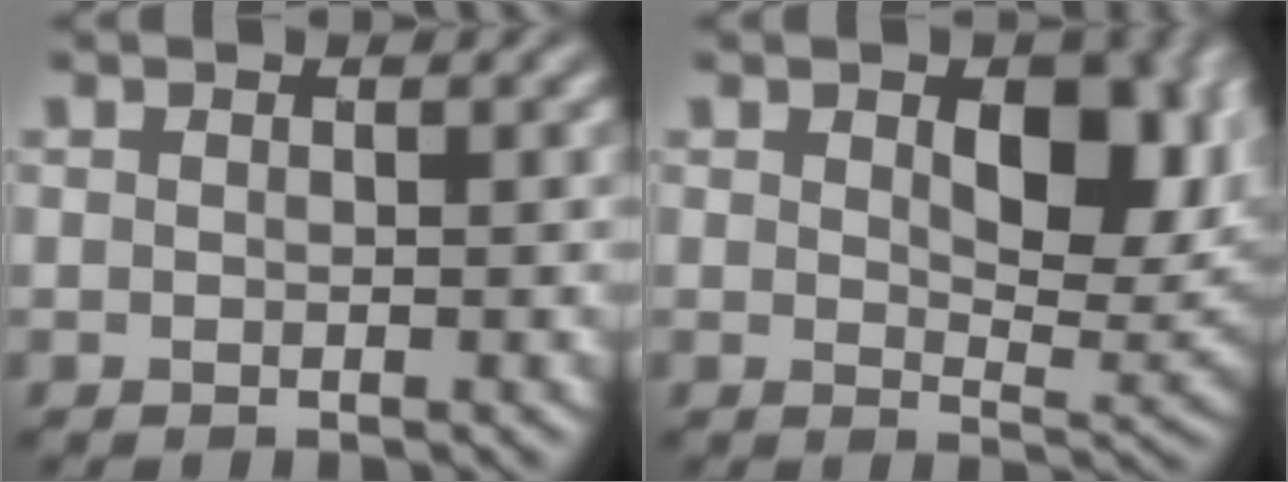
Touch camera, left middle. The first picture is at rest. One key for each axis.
{"total": 7.7, "fx": 1.9, "fy": 3.8, "fz": 6.4, "tx": -0.097, "ty": -0.007, "tz": 0.035}